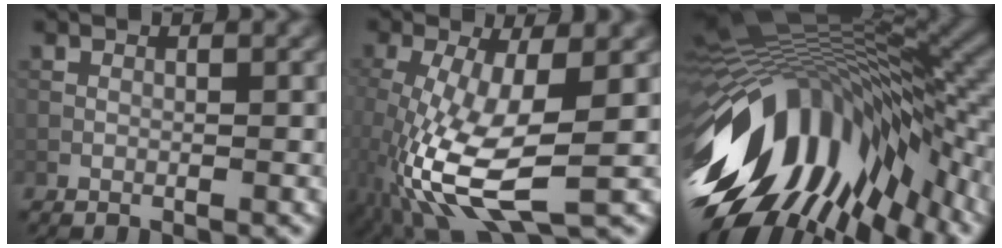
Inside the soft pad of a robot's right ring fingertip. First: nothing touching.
{"total": 10.1, "force": [-3.2, 3.5, 8.9], "torque": [-0.211, -0.017, -0.059]}
{"total": 16.4, "force": [-5.1, 8.2, 13.3], "torque": [-0.237, 0.022, -0.102]}